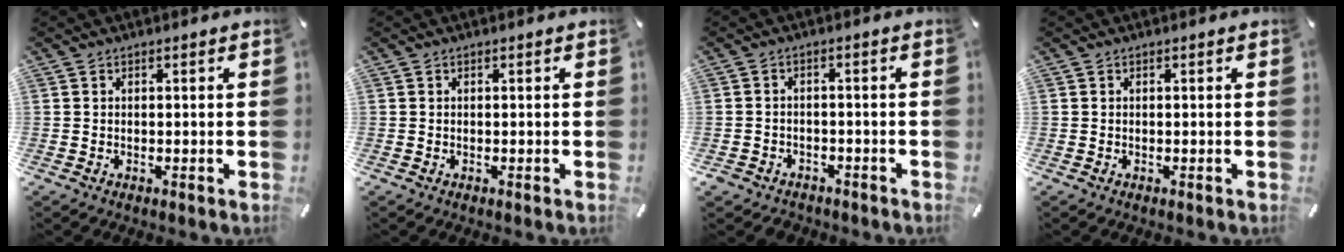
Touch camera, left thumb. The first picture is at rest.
{"total": 0.0}
{"total": 2.9, "force": [-2.2, 1.9, 0.4], "torque": [-0.013, 0.011, -0.047]}
{"total": 0.0}